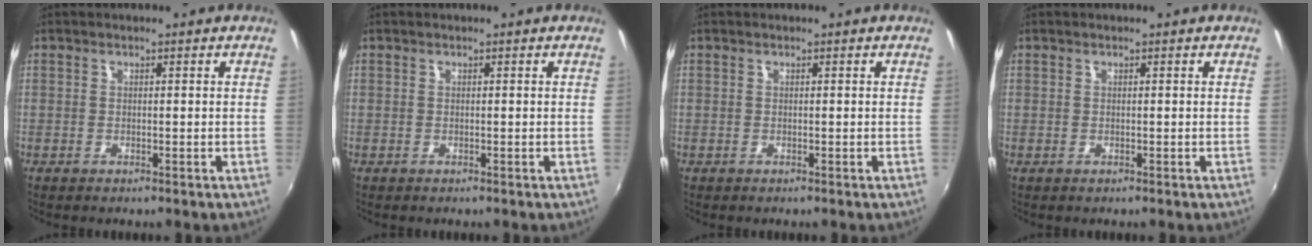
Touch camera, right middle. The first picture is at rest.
{"total": 0.0}
{"total": 0.0}
{"total": 0.0}